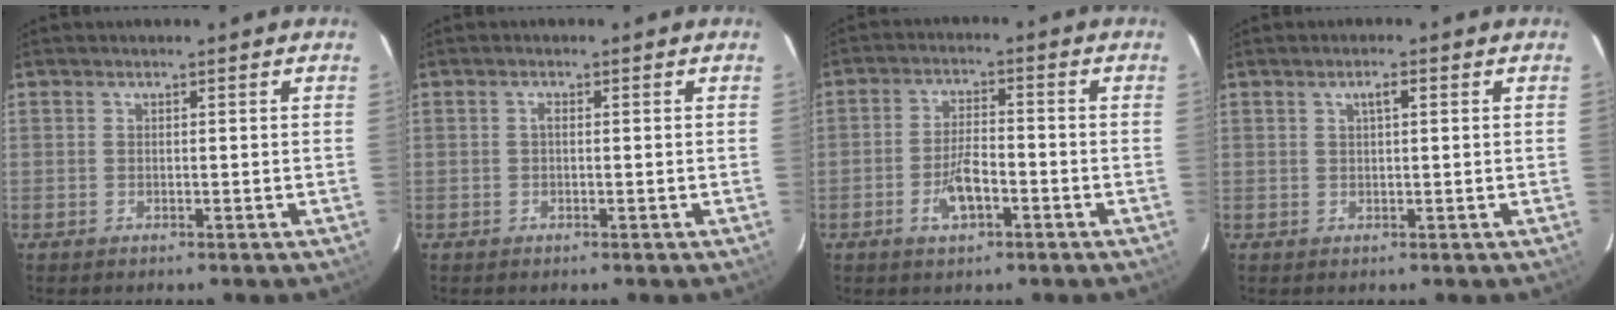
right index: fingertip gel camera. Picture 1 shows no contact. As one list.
[{"total": 0.7, "force": [0.0, 0.3, 0.6], "torque": [-0.012, 0.004, -0.003]}, {"total": 6.0, "force": [-2.7, 2.3, 4.7], "torque": [-0.099, 0.002, -0.046]}, {"total": 1.9, "force": [0.7, 0.5, 1.7], "torque": [-0.029, 0.007, 0.013]}]